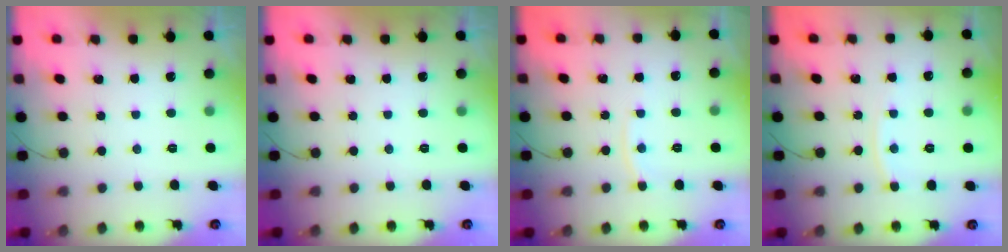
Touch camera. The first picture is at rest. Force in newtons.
{"total": 0.0}
{"total": 4.1, "press": 4.0, "slide": 0.5}
{"total": 4.8, "press": 4.8, "slide": 0.5}